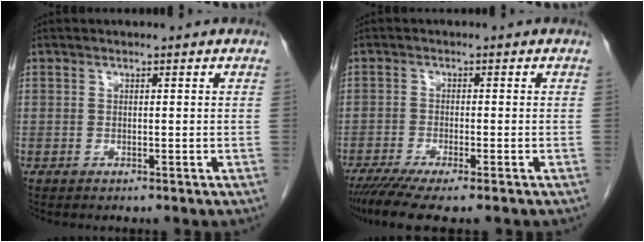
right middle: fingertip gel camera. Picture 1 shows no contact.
{"total": 7.2, "force": [-5.5, 0.5, 4.6], "torque": [-0.070, -0.017, -0.089]}